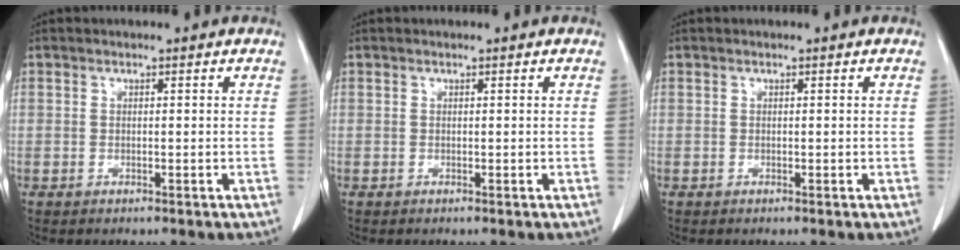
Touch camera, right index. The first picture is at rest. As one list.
[{"total": 0.0}, {"total": 0.0}]